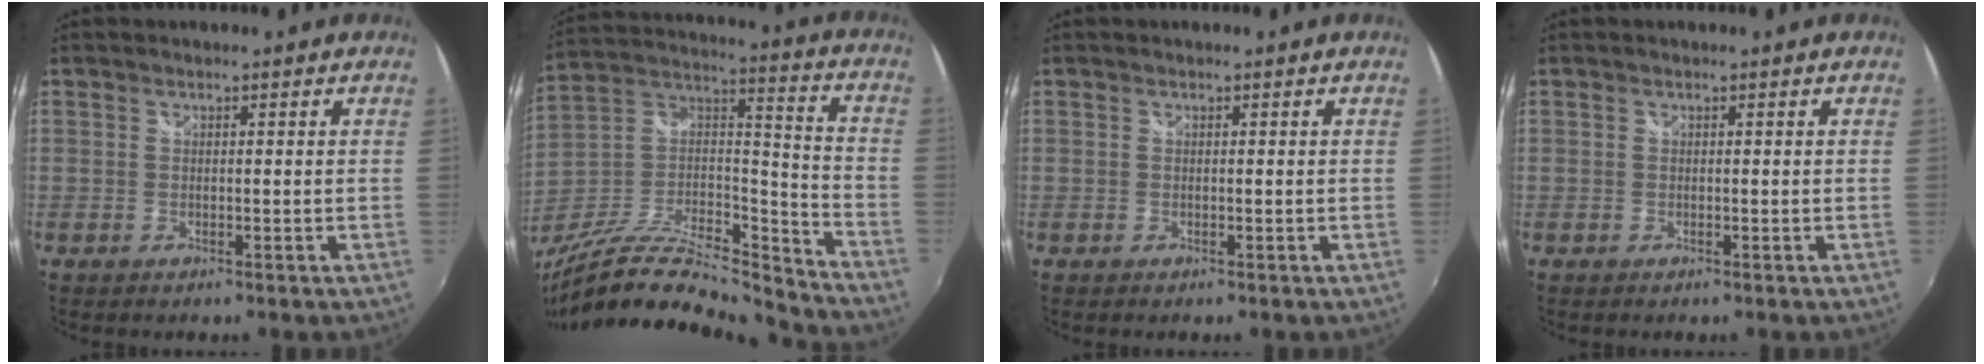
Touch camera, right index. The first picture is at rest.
{"total": 23.3, "force": [-20.3, 4.8, 10.4], "torque": [-0.195, -0.004, -0.357]}
{"total": 0.0}
{"total": 0.0}